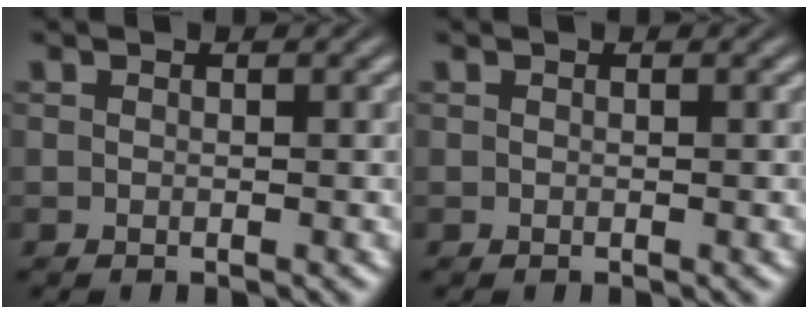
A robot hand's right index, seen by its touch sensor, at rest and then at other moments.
{"total": 0.0}